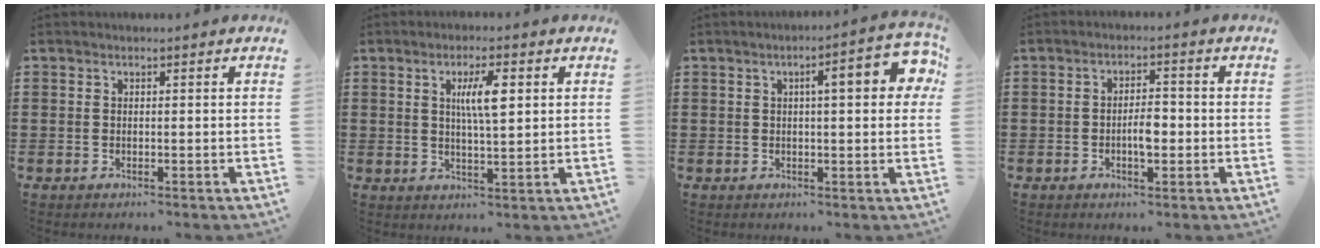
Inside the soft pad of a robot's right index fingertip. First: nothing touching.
{"total": 5.8, "force": [1.6, 1.3, 5.4], "torque": [-0.110, 0.009, 0.022]}
{"total": 6.9, "force": [1.8, 1.6, 6.5], "torque": [-0.095, -0.002, 0.019]}
{"total": 3.7, "force": [-0.7, 1.4, 3.4], "torque": [-0.062, 0.005, -0.013]}